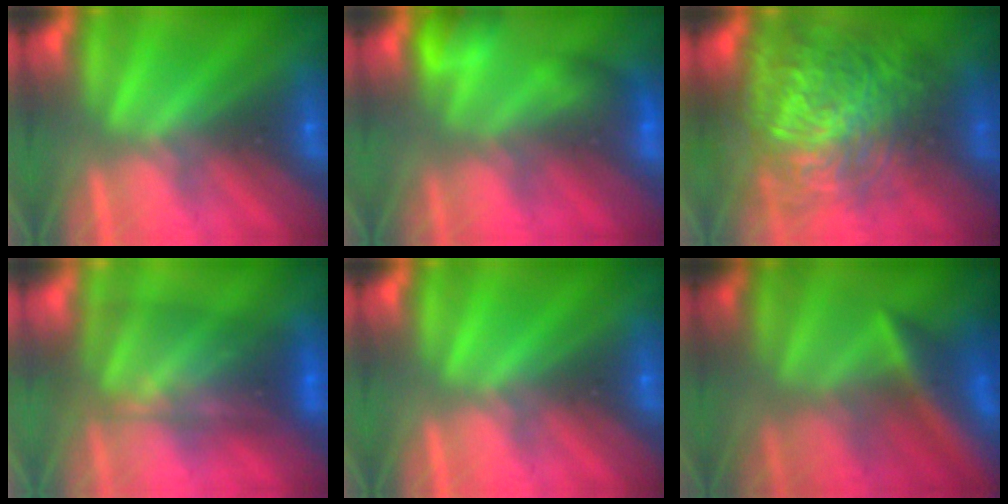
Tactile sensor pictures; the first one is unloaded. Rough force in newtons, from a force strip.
{"total": 4.8}
{"total": 7.8}
{"total": 7.7}
{"total": 0.0}
{"total": 7.4}